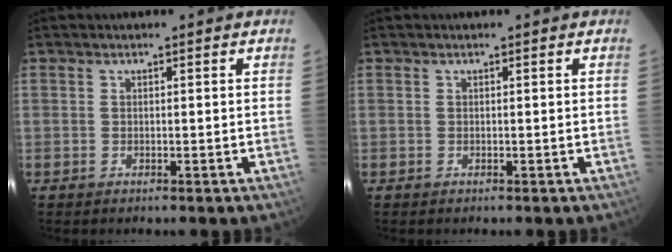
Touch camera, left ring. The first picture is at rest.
{"total": 0.0}